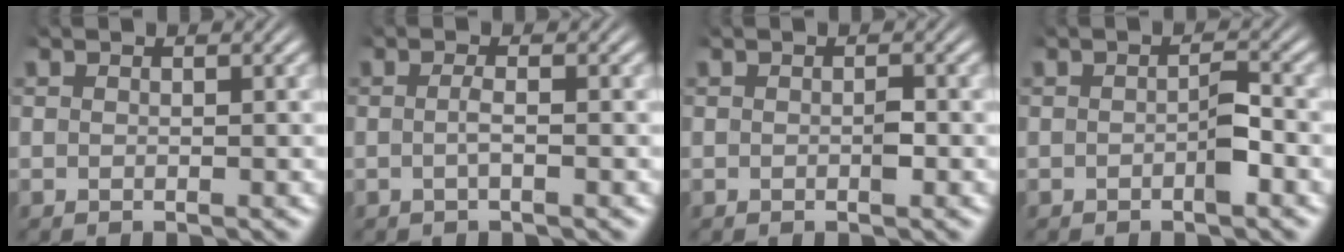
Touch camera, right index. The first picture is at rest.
{"total": 1.2, "force": [-0.6, -0.2, 1.0], "torque": [-0.022, -0.004, -0.010]}
{"total": 0.6, "force": [-0.2, 0.2, 0.5], "torque": [-0.010, -0.002, -0.005]}
{"total": 1.4, "force": [-0.6, 0.1, 1.3], "torque": [-0.015, 0.000, -0.011]}